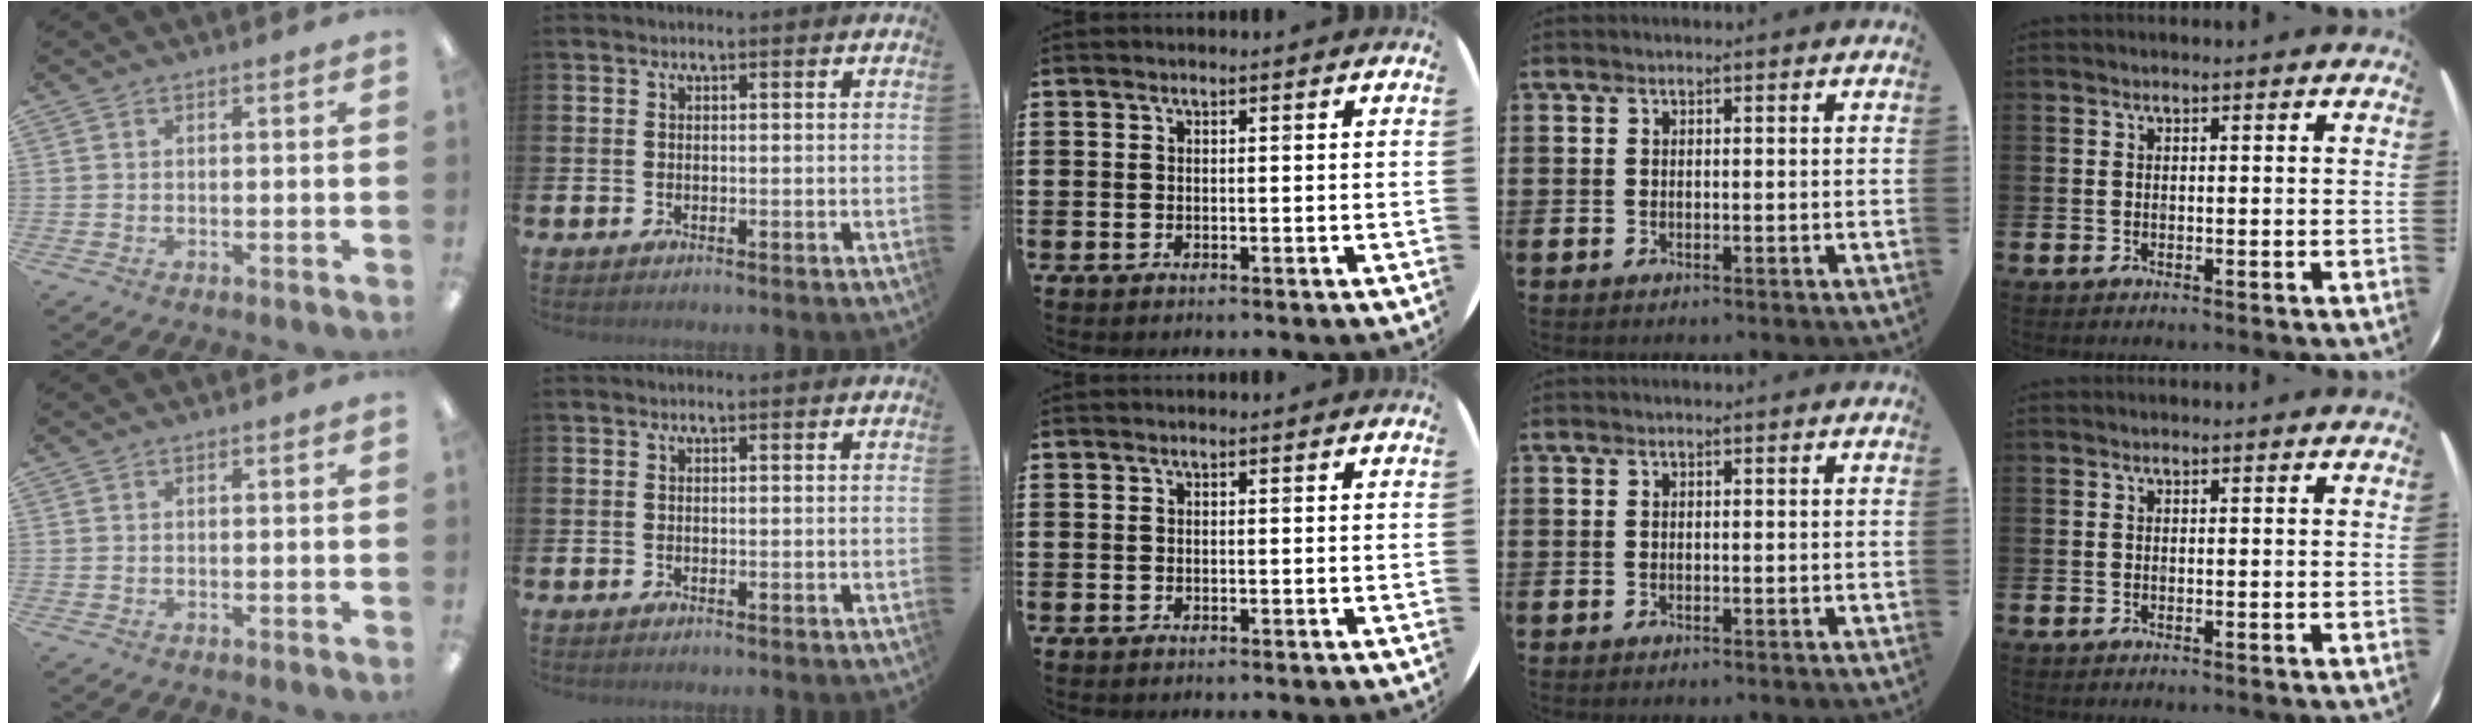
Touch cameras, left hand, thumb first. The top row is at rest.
{}